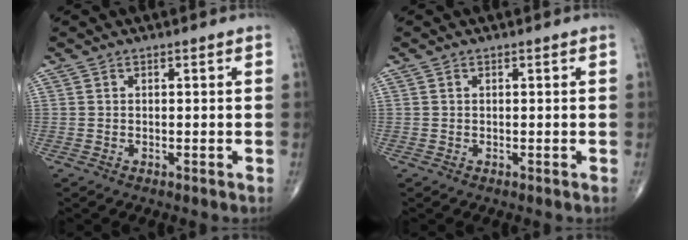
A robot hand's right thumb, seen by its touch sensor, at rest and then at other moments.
{"total": 0.0}